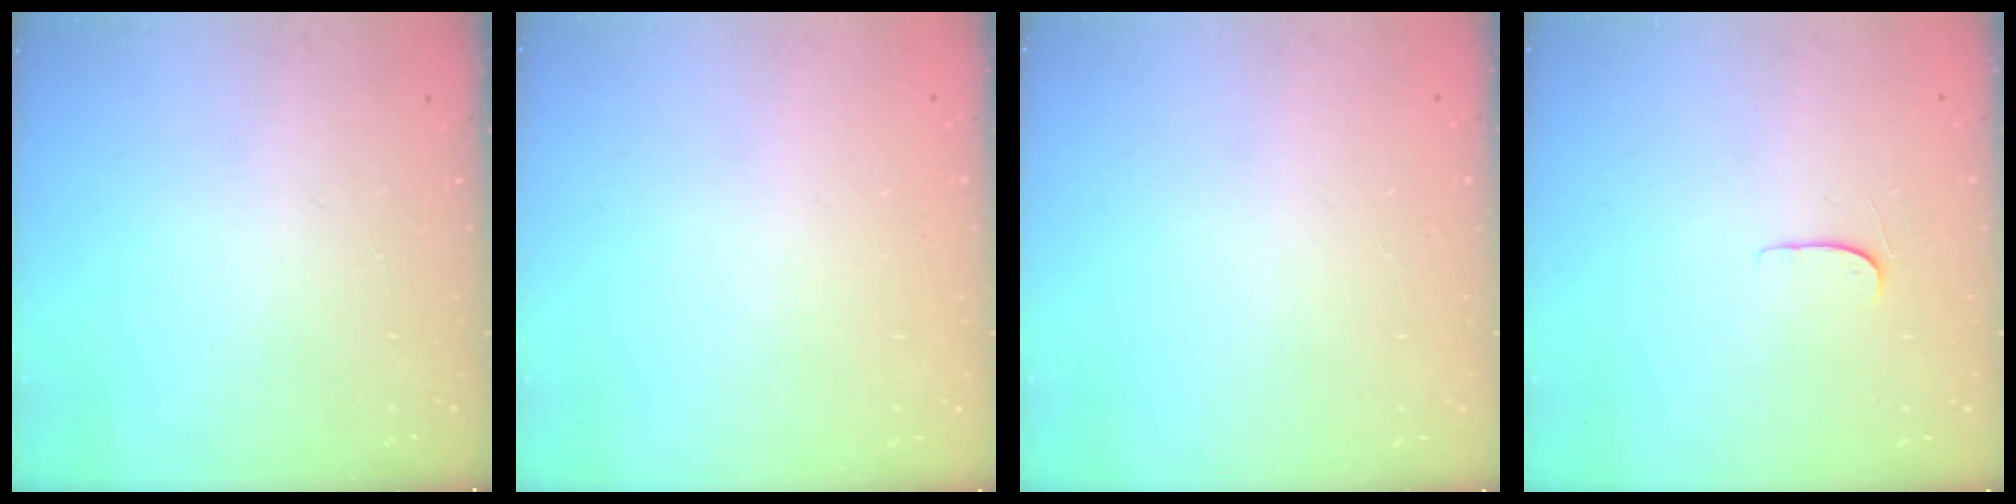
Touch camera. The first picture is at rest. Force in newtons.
{"total": 0.0}
{"total": 0.5, "press": 0.5, "slide": 0.1}
{"total": 4.3, "press": 4.3, "slide": 0.5}